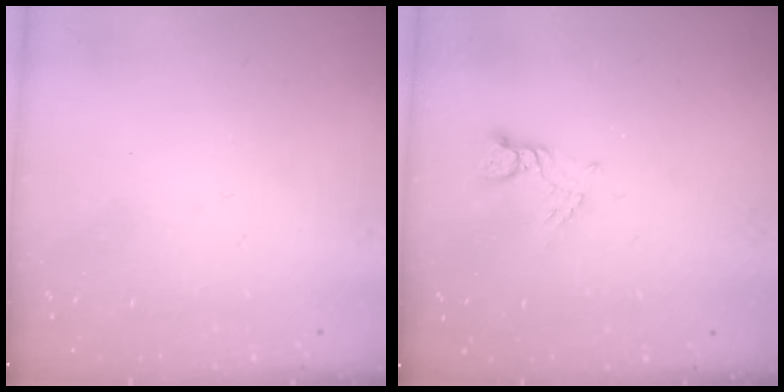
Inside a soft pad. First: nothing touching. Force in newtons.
{"total": 2.6, "press": 2.6, "slide": 0.1}